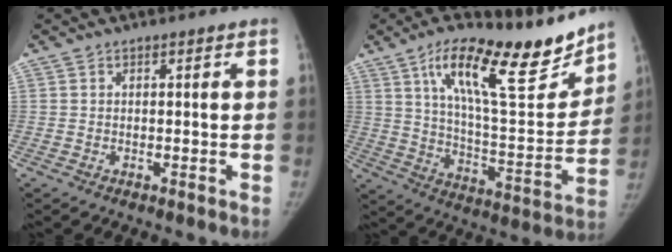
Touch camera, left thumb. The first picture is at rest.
{"total": 23.7, "force": [16.1, 6.6, 16.1], "torque": [-0.214, -0.072, 0.269]}